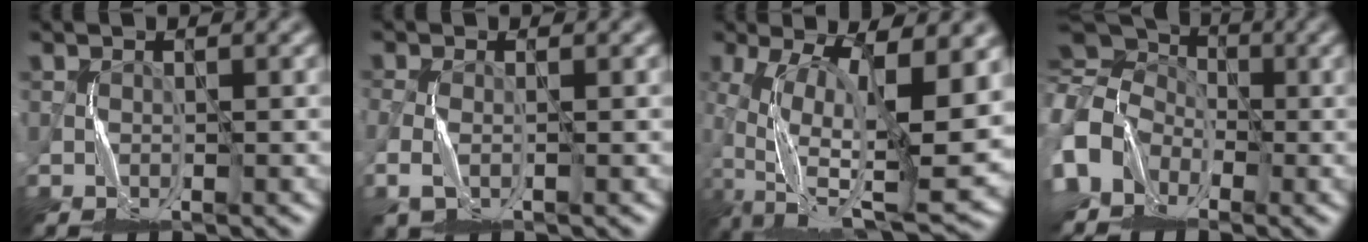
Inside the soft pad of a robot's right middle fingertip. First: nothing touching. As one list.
[{"total": 1.7, "force": [-0.7, 0.9, 1.2], "torque": [-0.043, -0.005, -0.016]}, {"total": 14.9, "force": [-3.0, 5.2, 13.6], "torque": [-0.243, -0.017, -0.041]}, {"total": 9.6, "force": [-0.9, 8.3, 4.7], "torque": [-0.107, 0.024, -0.053]}]